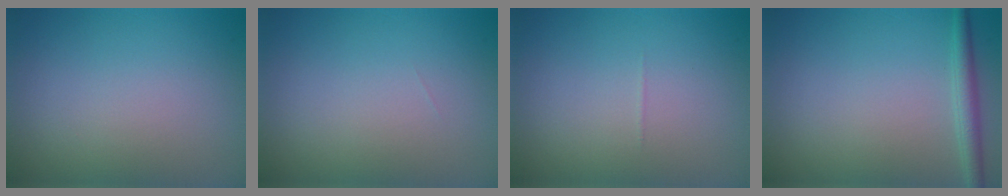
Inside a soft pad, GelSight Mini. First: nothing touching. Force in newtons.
{"total": 0.0}
{"total": 0.0}
{"total": 2.0, "press": 2.0, "slide": 0.1}